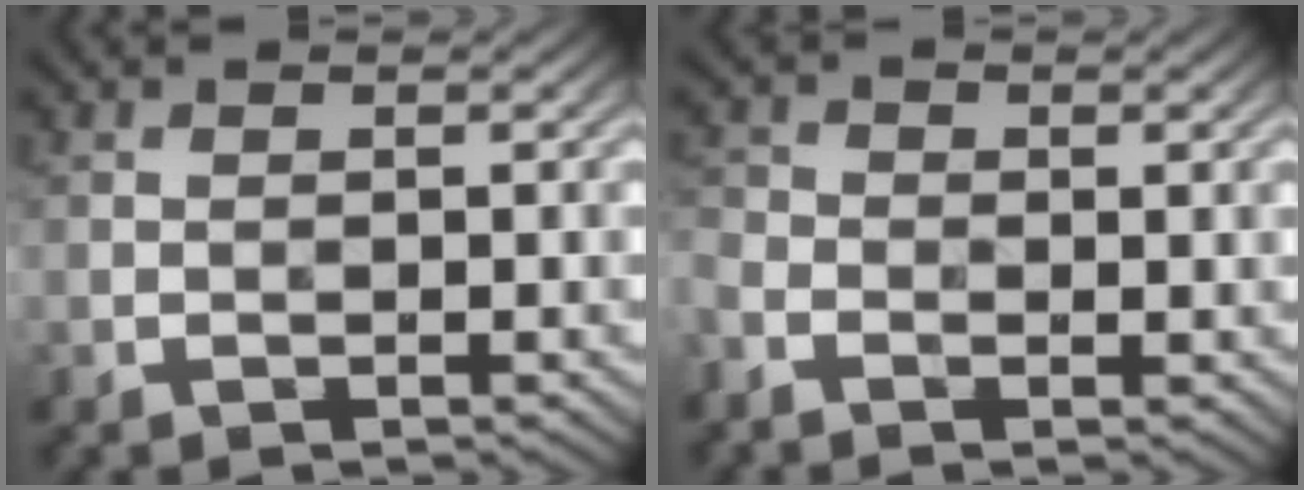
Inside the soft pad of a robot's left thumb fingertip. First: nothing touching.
{"total": 2.8, "force": [-1.3, 1.9, 1.7], "torque": [-0.049, -0.002, -0.037]}